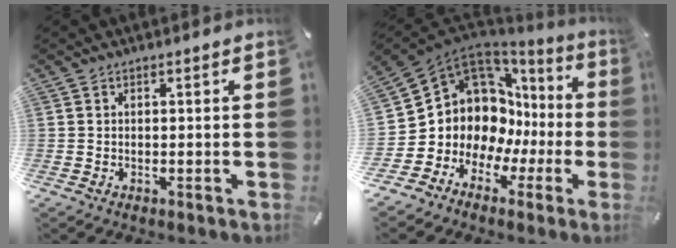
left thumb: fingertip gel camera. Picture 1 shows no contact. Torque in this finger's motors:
{"motor_torque": [0.01, 2.08, 1.35, 1.18, 0.15]}